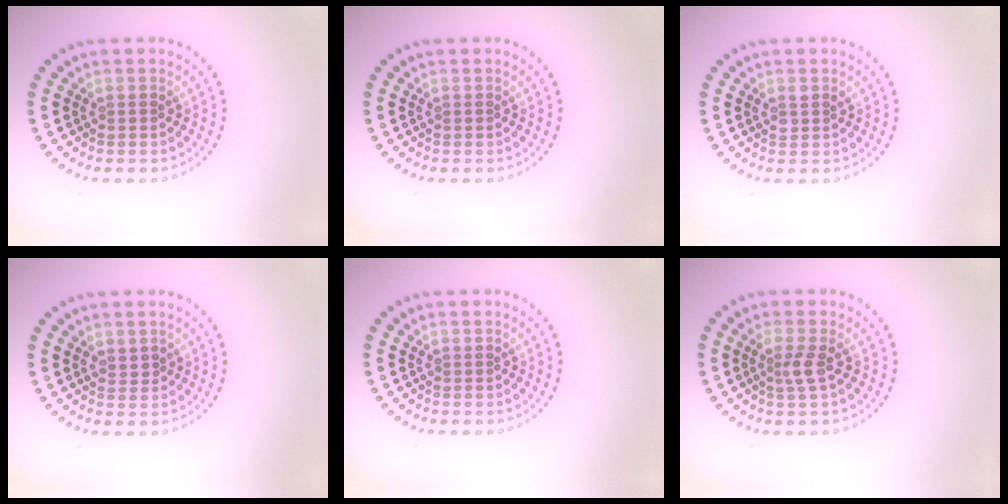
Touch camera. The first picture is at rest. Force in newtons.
{"total": 0.0}
{"total": 1.0, "press": 1.0, "slide": 0.2}
{"total": 0.6, "press": 0.3, "slide": 0.5}
{"total": 0.0}
{"total": 1.6, "press": 1.2, "slide": 1.1}